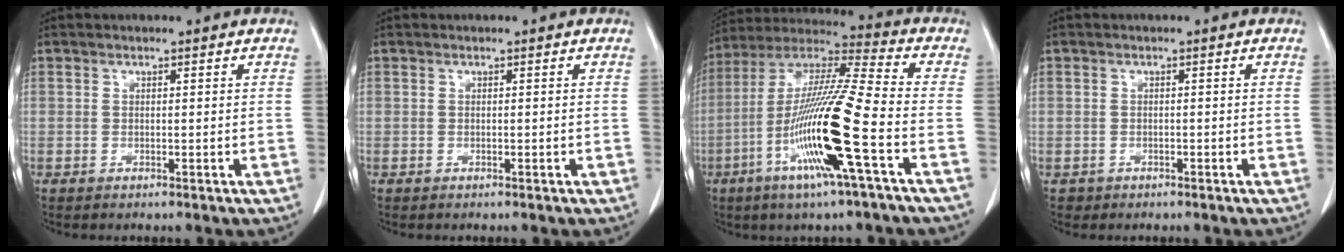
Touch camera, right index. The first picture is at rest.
{"total": 0.0}
{"total": 18.3, "force": [-6.1, -0.3, 17.2], "torque": [-0.349, -0.017, -0.124]}
{"total": 1.2, "force": [-0.5, 1.0, -0.2], "torque": [-0.004, 0.005, -0.007]}